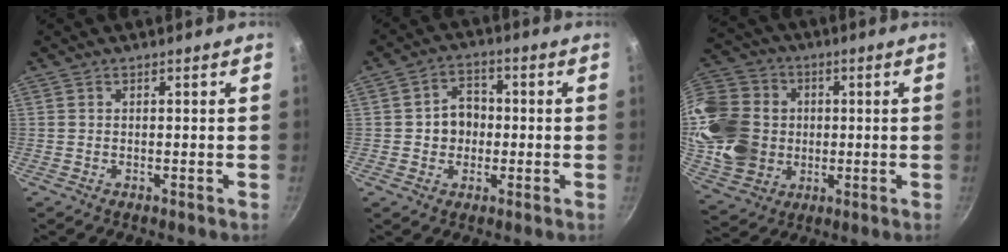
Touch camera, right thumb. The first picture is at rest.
{"total": 6.6, "force": [-0.4, 5.6, 3.4], "torque": [-0.015, 0.013, -0.012]}
{"total": 20.6, "force": [1.2, 17.4, 11.0], "torque": [-0.207, 0.015, 0.035]}